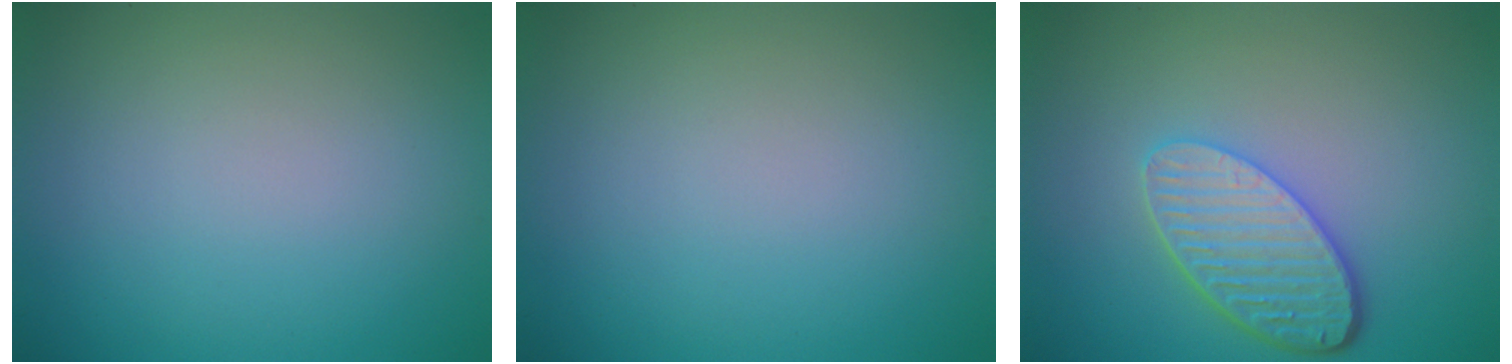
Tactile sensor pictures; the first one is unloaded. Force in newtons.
{"total": 0.0}
{"total": 4.8, "press": 3.9, "slide": 2.8}